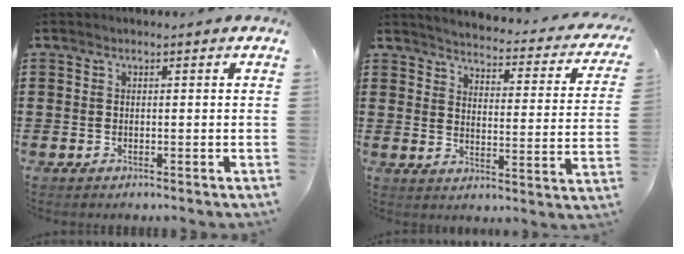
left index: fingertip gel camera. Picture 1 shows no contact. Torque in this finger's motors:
{"motor_torque": [-0.53, -0.54, 0.32, 0.04]}